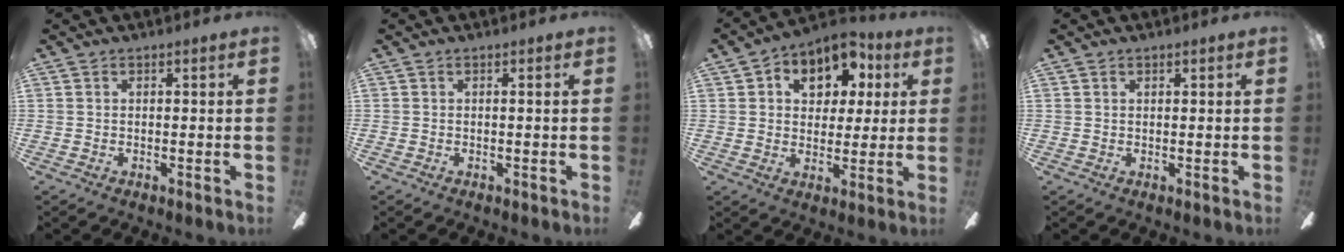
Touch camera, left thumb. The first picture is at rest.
{"total": 0.6, "force": [0.0, -0.1, 0.6], "torque": [-0.011, 0.000, 0.000]}
{"total": 11.6, "force": [5.3, 8.0, 6.5], "torque": [-0.083, -0.016, 0.091]}
{"total": 0.8, "force": [0.4, 0.2, 0.6], "torque": [-0.013, 0.001, 0.008]}